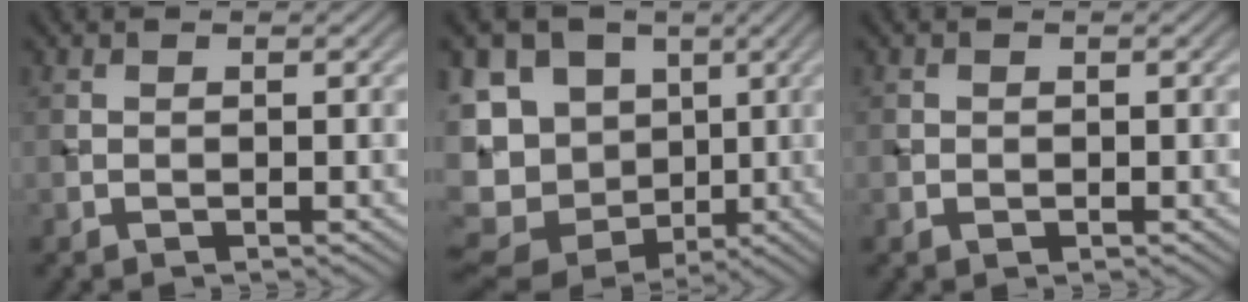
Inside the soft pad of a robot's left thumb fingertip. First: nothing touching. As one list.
[{"total": 16.5, "force": [-0.1, 14.3, 8.3], "torque": [-0.243, 0.001, 0.009]}, {"total": 0.6, "force": [-0.1, 0.6, 0.2], "torque": [0.000, -0.003, -0.003]}]